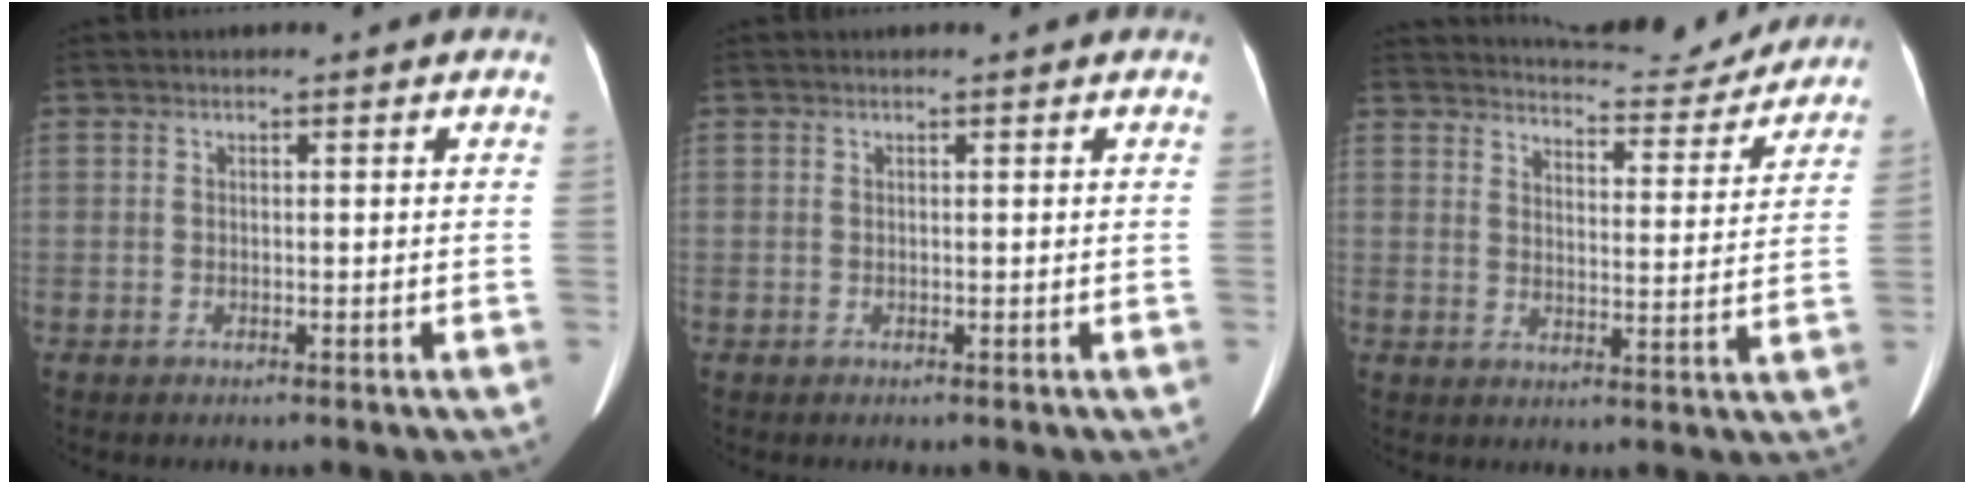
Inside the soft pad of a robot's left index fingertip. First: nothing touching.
{"total": 0.0}
{"total": 14.1, "force": [13.7, 1.9, 2.9], "torque": [-0.030, -0.018, 0.171]}